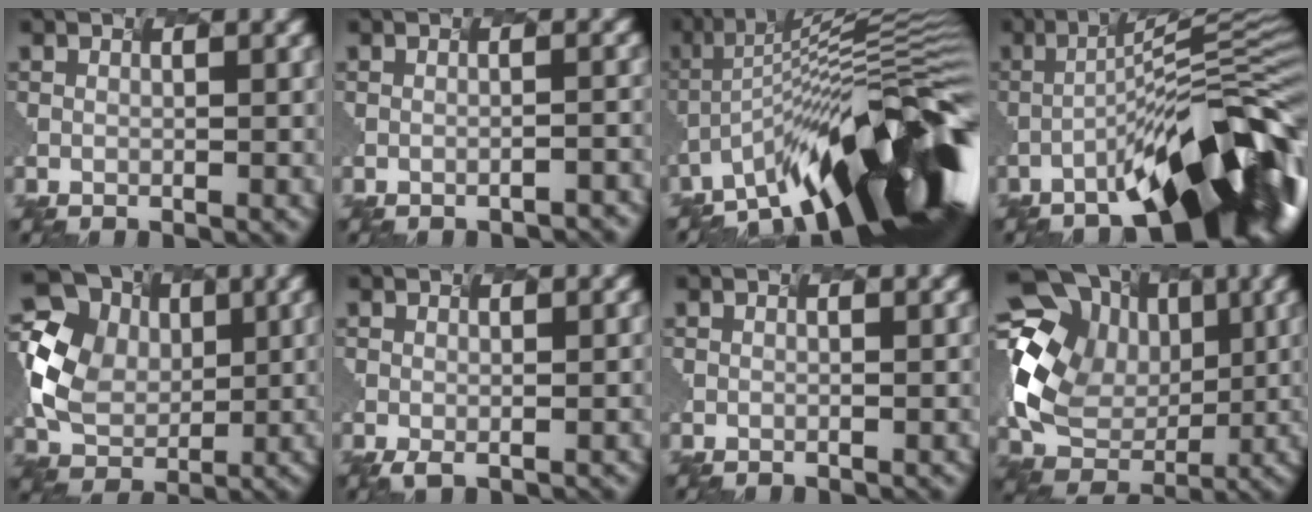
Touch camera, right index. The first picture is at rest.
{"total": 2.2, "force": [-1.2, 0.8, 1.7], "torque": [-0.006, 0.004, -0.007]}
{"total": 14.9, "force": [-8.1, 3.7, 12.0], "torque": [-0.182, 0.019, -0.132]}
{"total": 13.0, "force": [-6.9, 2.6, 10.7], "torque": [-0.153, 0.013, -0.103]}
{"total": 10.0, "force": [0.3, 8.5, 5.3], "torque": [-0.108, 0.012, -0.003]}
{"total": 1.0, "force": [-0.8, 0.2, 0.6], "torque": [-0.010, 0.002, -0.002]}
{"total": 0.0}
{"total": 12.7, "force": [0.7, 10.1, 7.7], "torque": [-0.159, 0.006, 0.033]}